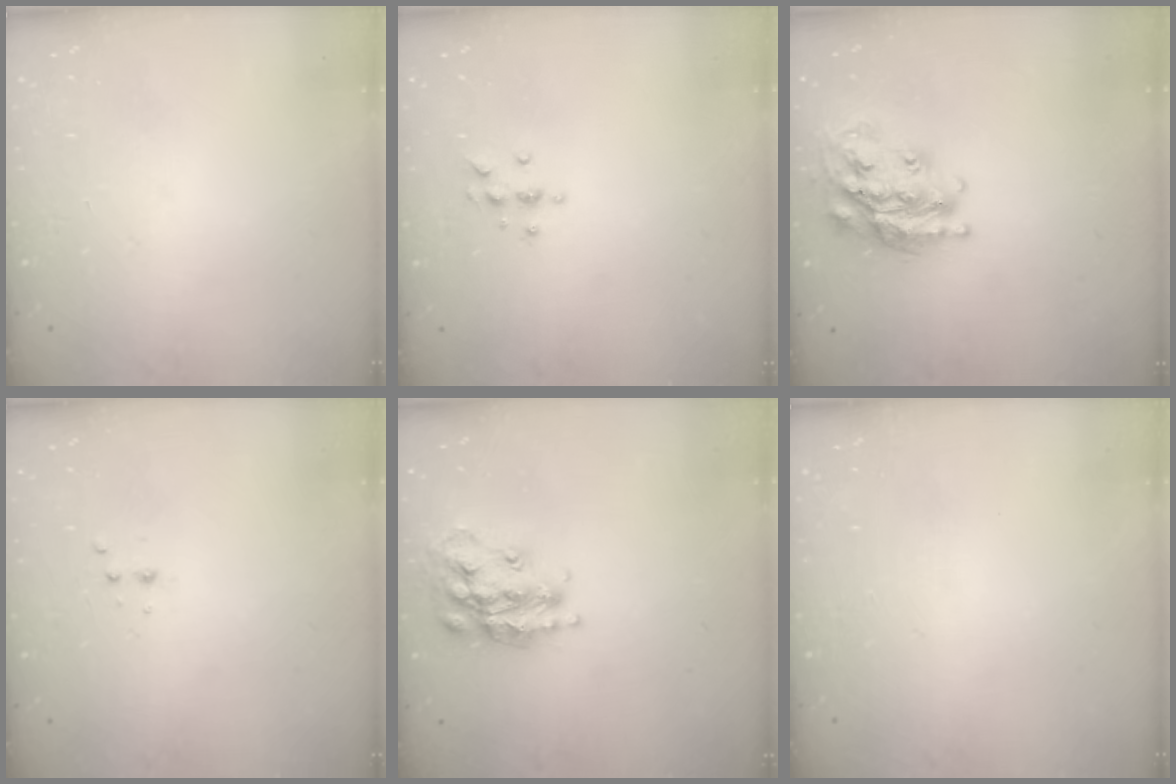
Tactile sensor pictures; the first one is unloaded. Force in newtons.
{"total": 5.6, "press": 5.5, "slide": 0.7}
{"total": 21.4, "press": 21.4, "slide": 1.6}
{"total": 2.5, "press": 2.4, "slide": 0.5}
{"total": 17.0, "press": 16.9, "slide": 1.2}
{"total": 0.0}